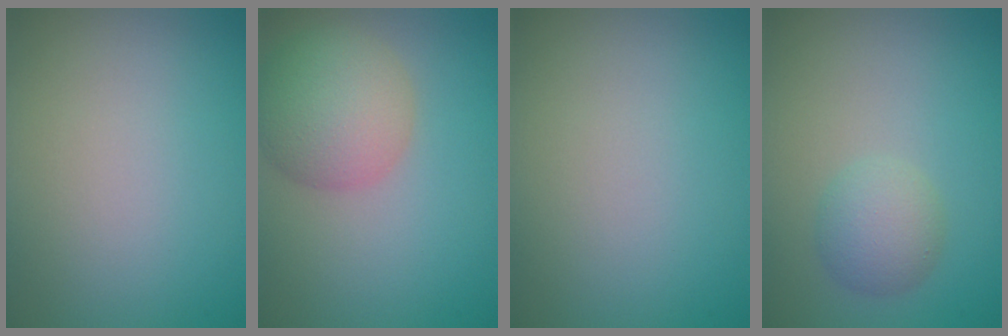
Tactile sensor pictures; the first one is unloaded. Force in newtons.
{"total": 5.7, "press": 5.7, "slide": 0.3}
{"total": 0.0}
{"total": 2.6, "press": 2.6, "slide": 0.1}